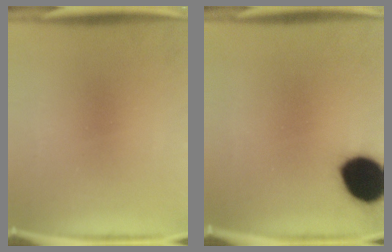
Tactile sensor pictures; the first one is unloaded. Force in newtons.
{"total": 16.1}